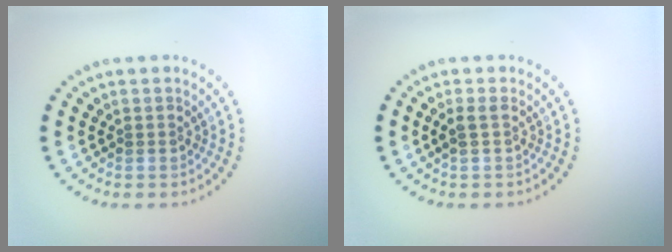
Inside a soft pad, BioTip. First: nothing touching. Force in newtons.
{"total": 1.1, "press": 1.0, "slide": 0.4}